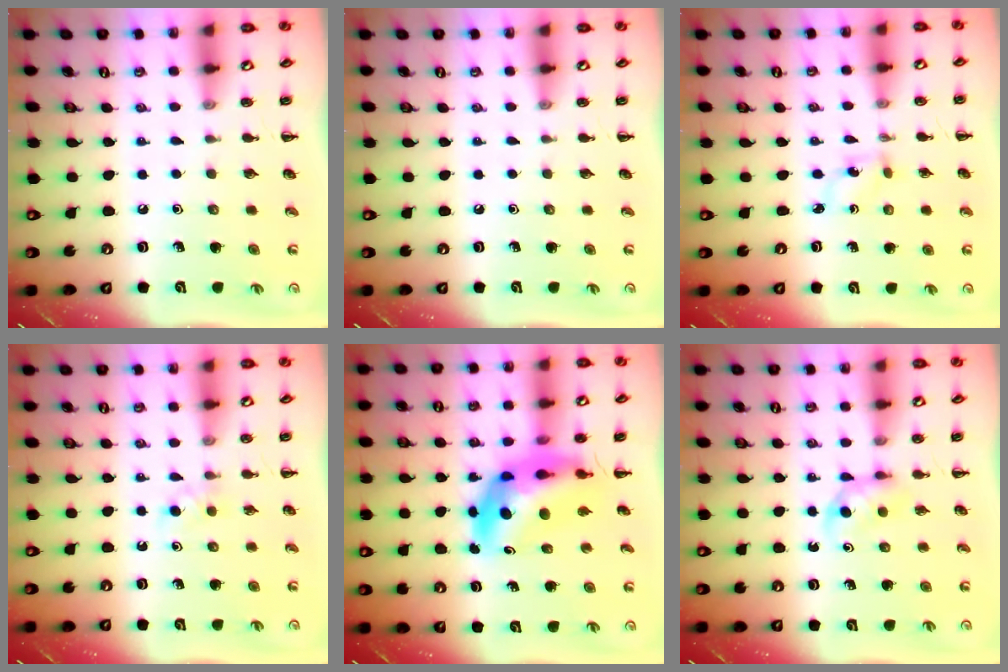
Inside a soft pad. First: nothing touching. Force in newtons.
{"total": 0.0}
{"total": 2.5, "press": 2.3, "slide": 1.0}
{"total": 2.6, "press": 2.3, "slide": 1.2}
{"total": 11.8, "press": 11.2, "slide": 3.7}
{"total": 3.8, "press": 3.5, "slide": 1.4}